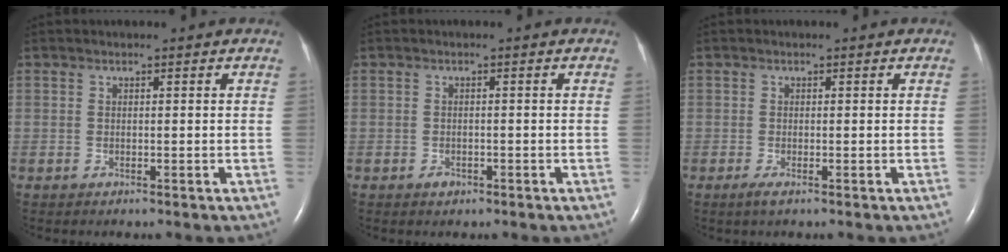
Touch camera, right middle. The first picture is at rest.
{"total": 1.1, "force": [-0.7, 0.7, 0.5], "torque": [-0.009, 0.001, -0.008]}
{"total": 1.2, "force": [-0.7, 0.1, 1.0], "torque": [-0.026, -0.005, -0.015]}